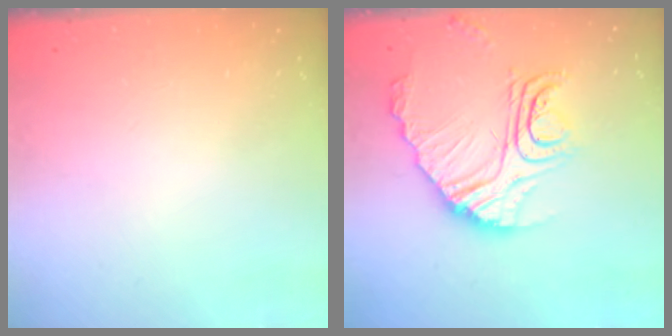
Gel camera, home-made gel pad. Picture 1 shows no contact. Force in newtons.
{"total": 18.0, "press": 17.9, "slide": 1.5}